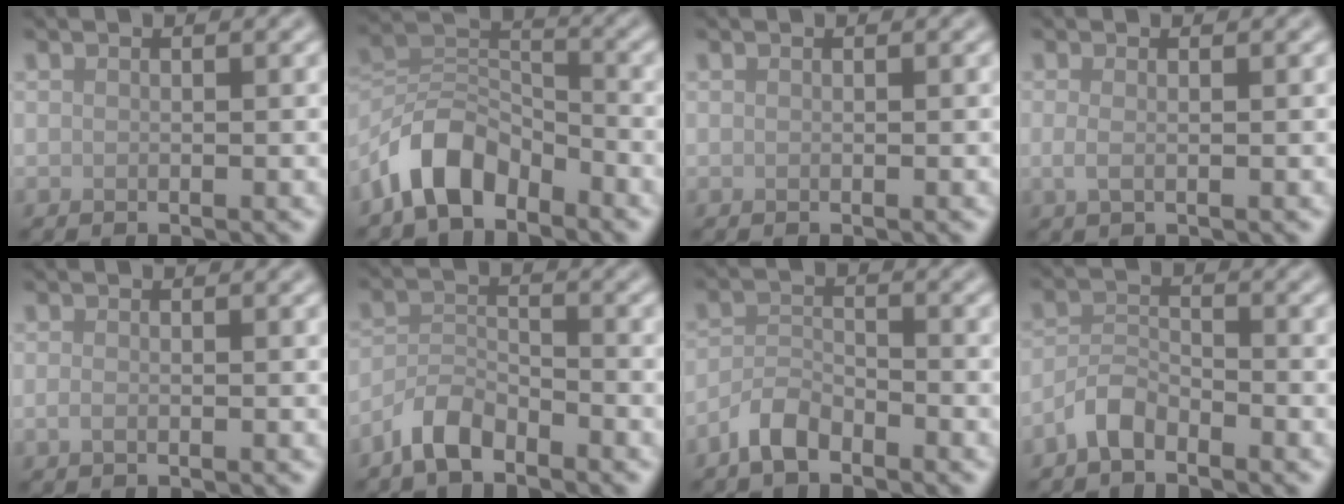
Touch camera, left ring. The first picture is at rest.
{"total": 6.2, "force": [-4.5, 3.1, 3.0], "torque": [-0.051, 0.008, -0.094]}
{"total": 0.0}
{"total": 1.2, "force": [0.0, 0.4, 1.1], "torque": [-0.027, -0.002, 0.000]}
{"total": 0.7, "force": [-0.2, 0.3, 0.6], "torque": [-0.015, -0.002, -0.005]}
{"total": 3.5, "force": [-2.9, 1.1, 1.4], "torque": [-0.029, 0.006, -0.068]}
{"total": 2.9, "force": [-2.4, 1.0, 1.3], "torque": [-0.027, 0.007, -0.054]}
{"total": 2.7, "force": [-2.2, 1.0, 1.2], "torque": [-0.024, 0.008, -0.050]}